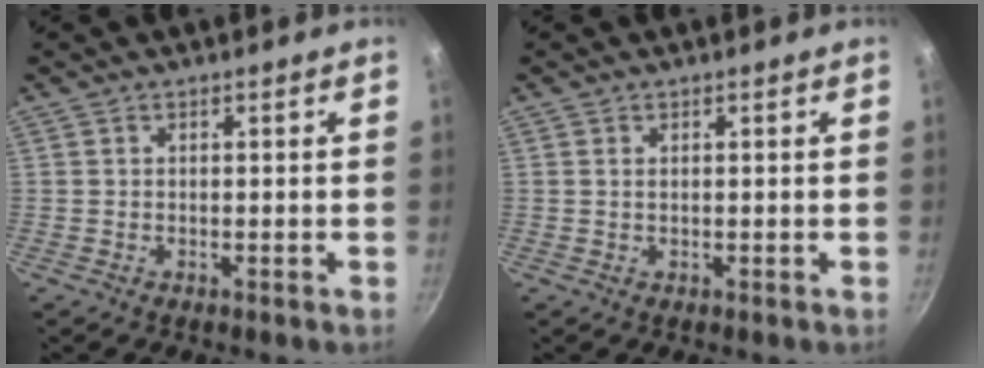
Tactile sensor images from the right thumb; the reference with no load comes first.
{"total": 0.6, "force": [0.2, 0.3, 0.5], "torque": [-0.009, 0.001, 0.004]}